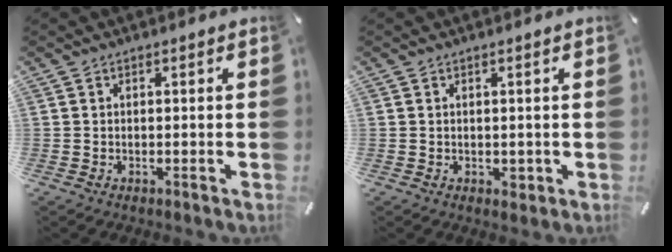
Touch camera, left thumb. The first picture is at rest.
{"total": 1.6, "force": [0.1, 1.2, 1.1], "torque": [-0.012, -0.001, 0.000]}